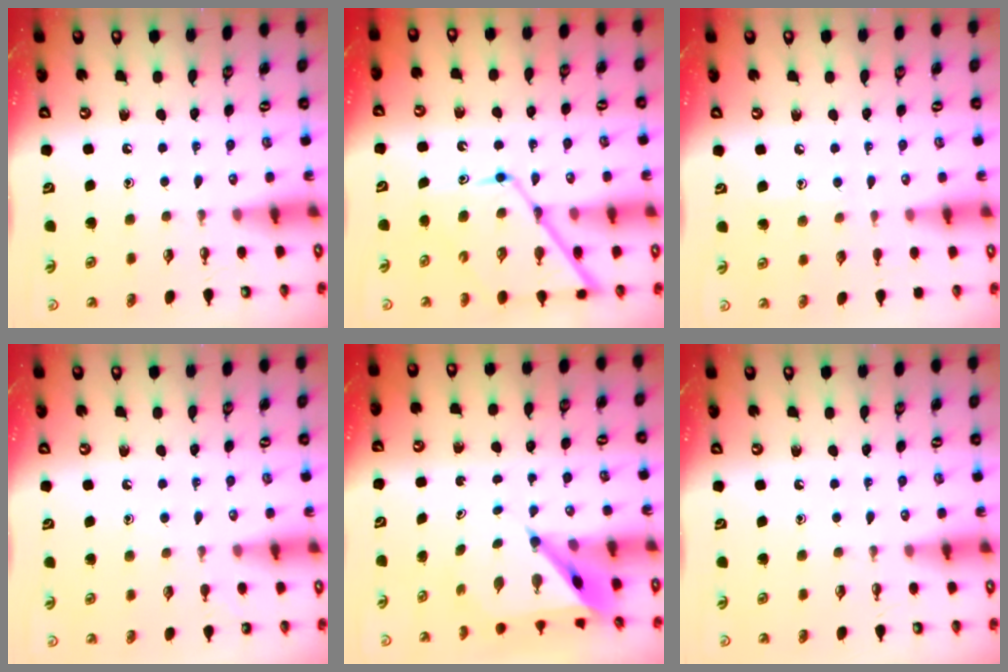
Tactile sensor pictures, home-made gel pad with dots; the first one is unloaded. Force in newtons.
{"total": 14.3, "press": 14.3, "slide": 1.3}
{"total": 5.2, "press": 5.1, "slide": 0.5}
{"total": 2.9, "press": 2.9, "slide": 0.4}
{"total": 5.6, "press": 5.6, "slide": 0.5}
{"total": 0.0}